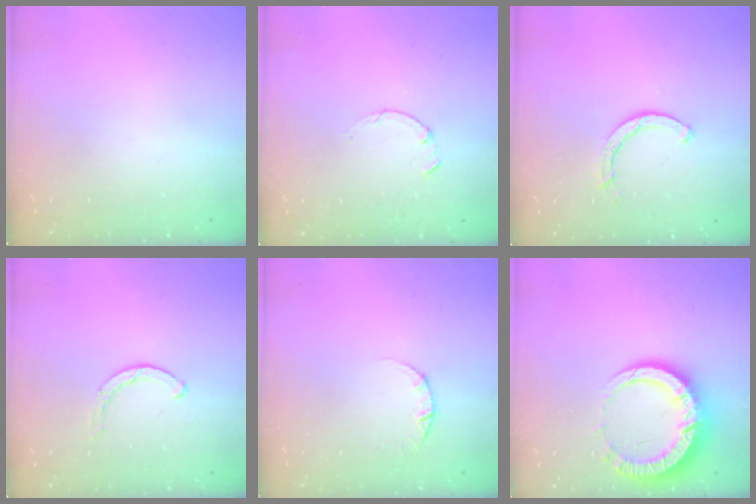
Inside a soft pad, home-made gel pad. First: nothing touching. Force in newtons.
{"total": 0.0}
{"total": 2.4, "press": 2.4, "slide": 0.1}
{"total": 1.9, "press": 1.8, "slide": 0.3}
{"total": 2.4, "press": 2.3, "slide": 0.3}
{"total": 15.0, "press": 15.0, "slide": 1.4}